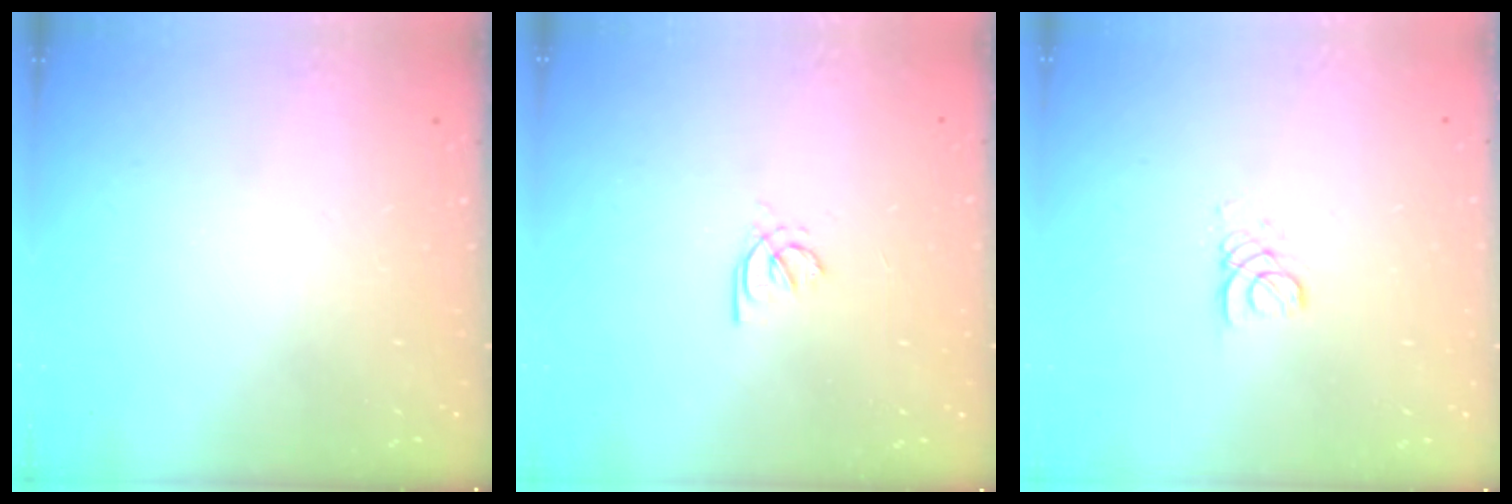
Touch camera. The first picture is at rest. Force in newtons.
{"total": 2.1, "press": 2.1, "slide": 0.6}
{"total": 2.6, "press": 2.6, "slide": 0.2}